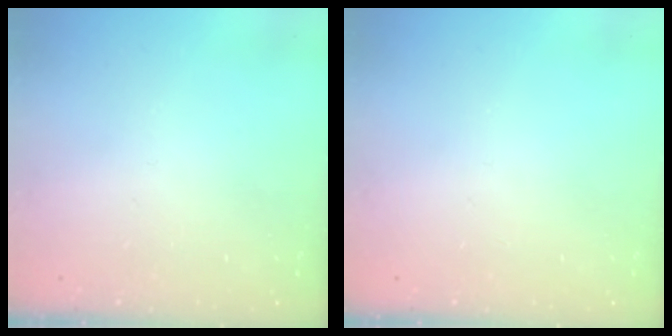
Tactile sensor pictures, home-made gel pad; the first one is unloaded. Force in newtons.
{"total": 0.0}